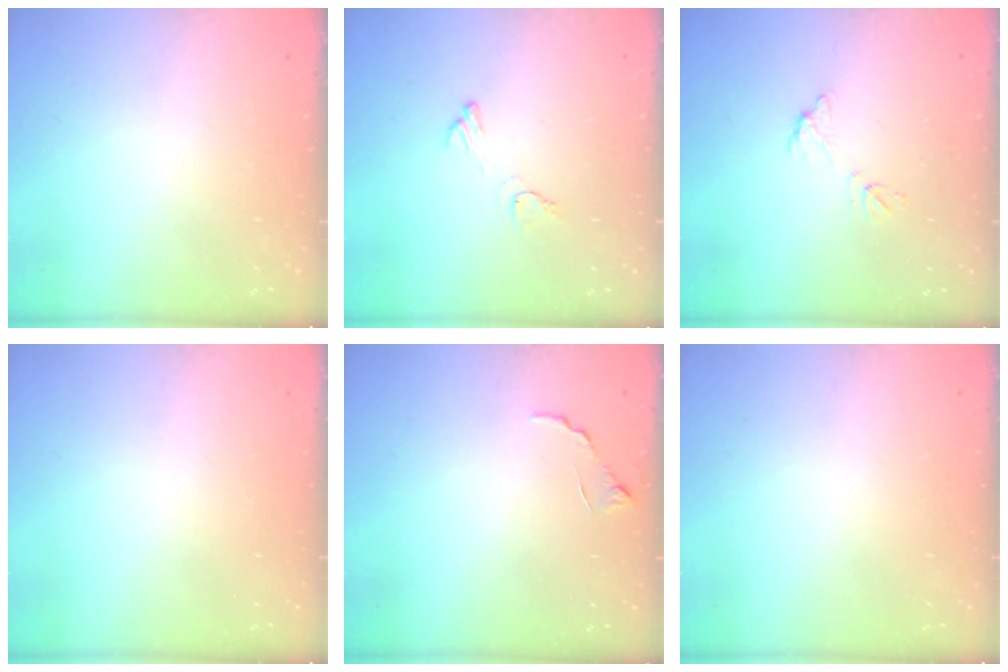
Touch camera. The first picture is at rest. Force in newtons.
{"total": 5.7, "press": 5.7, "slide": 0.4}
{"total": 6.2, "press": 6.2, "slide": 0.4}
{"total": 0.0}
{"total": 6.0, "press": 6.0, "slide": 0.3}
{"total": 0.0}